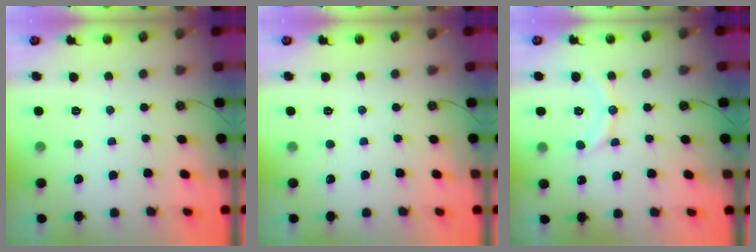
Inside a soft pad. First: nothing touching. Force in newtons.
{"total": 0.0}
{"total": 9.4, "press": 9.4, "slide": 0.9}